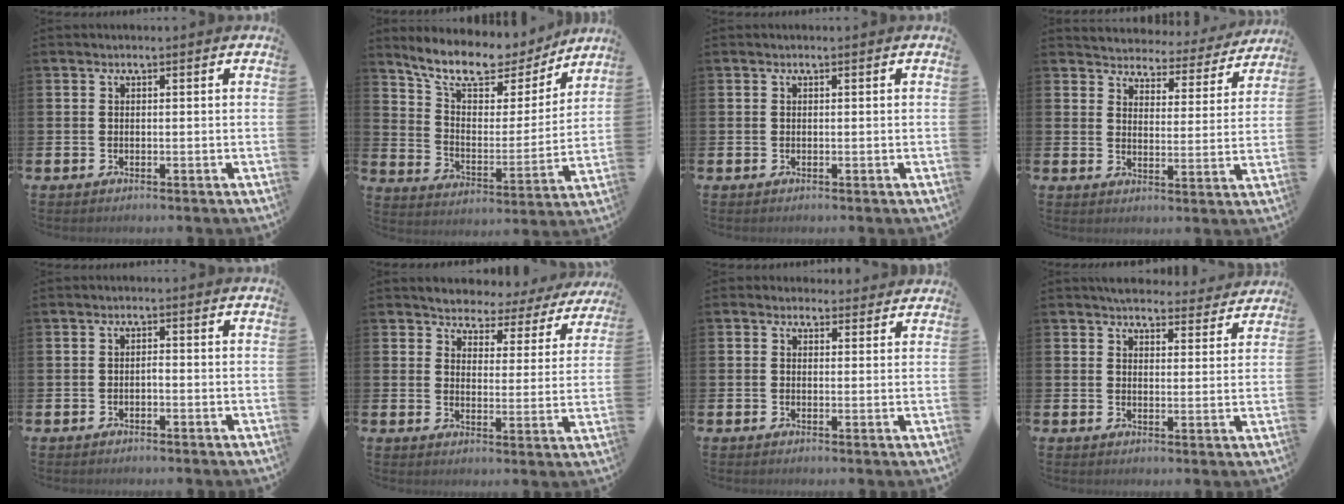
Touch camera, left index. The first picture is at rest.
{"total": 10.8, "force": [9.2, 3.7, 4.1], "torque": [-0.113, -0.062, 0.160]}
{"total": 0.0}
{"total": 4.2, "force": [4.1, 1.1, 0.0], "torque": [-0.020, -0.041, 0.066]}
{"total": 0.7, "force": [-0.5, 0.3, 0.4], "torque": [-0.004, -0.006, -0.011]}
{"total": 3.3, "force": [3.1, 1.1, -0.3], "torque": [-0.019, -0.033, 0.046]}
{"total": 2.0, "force": [1.8, 0.8, 0.0], "torque": [0.006, -0.005, 0.031]}
{"total": 4.5, "force": [4.2, 1.3, 0.5], "torque": [-0.008, -0.025, 0.075]}